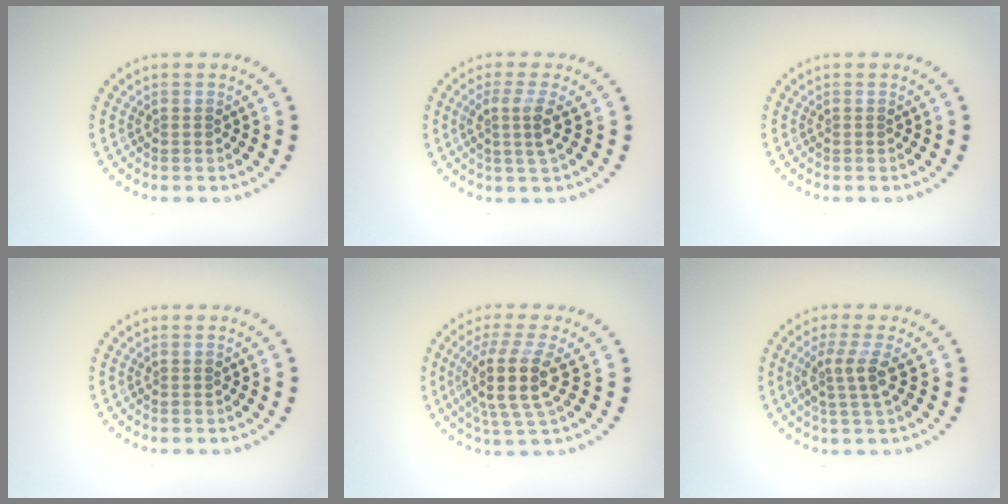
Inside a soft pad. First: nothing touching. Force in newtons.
{"total": 2.5, "press": 1.9, "slide": 1.6}
{"total": 0.0}
{"total": 0.0}
{"total": 4.7, "press": 3.8, "slide": 2.8}
{"total": 2.7, "press": 2.0, "slide": 1.9}